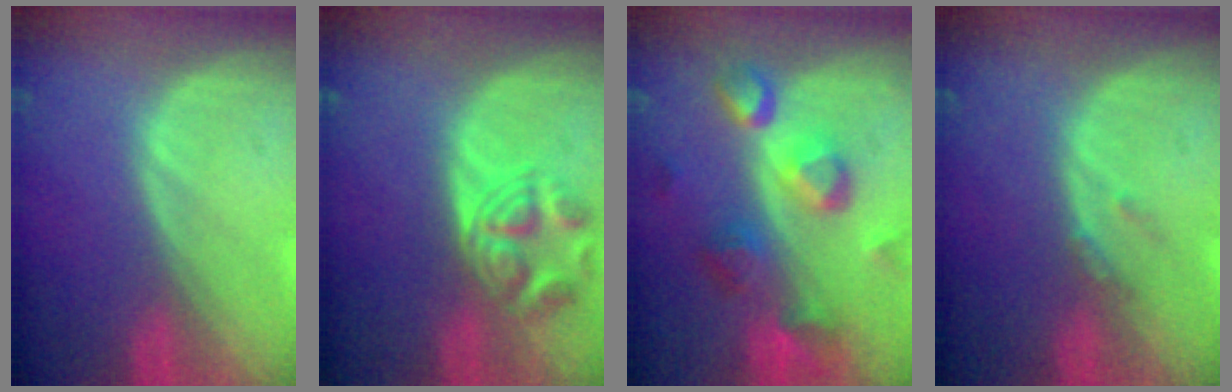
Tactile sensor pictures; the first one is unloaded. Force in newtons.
{"total": 5.4, "press": 5.3, "slide": 1.0}
{"total": 9.4, "press": 8.2, "slide": 4.6}
{"total": 1.2, "press": 1.2, "slide": 0.3}